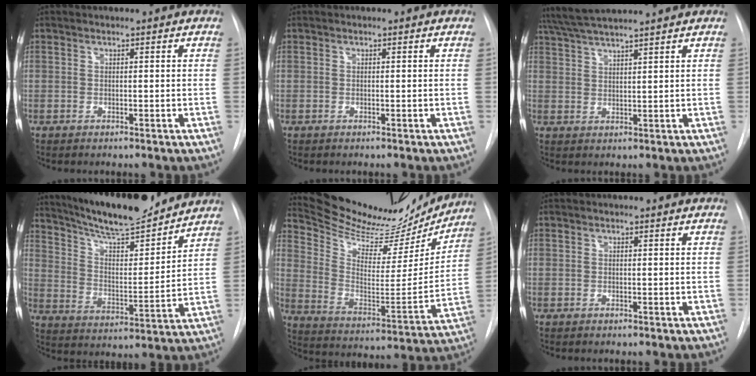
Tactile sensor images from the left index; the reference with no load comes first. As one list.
[{"total": 0.0}, {"total": 7.6, "force": [6.8, -1.1, 3.3], "torque": [-0.063, 0.023, 0.116]}, {"total": 17.2, "force": [15.4, 2.2, 7.2], "torque": [-0.127, -0.006, 0.250]}, {"total": 21.8, "force": [20.3, 5.5, 5.9], "torque": [-0.099, -0.040, 0.298]}, {"total": 0.0}]